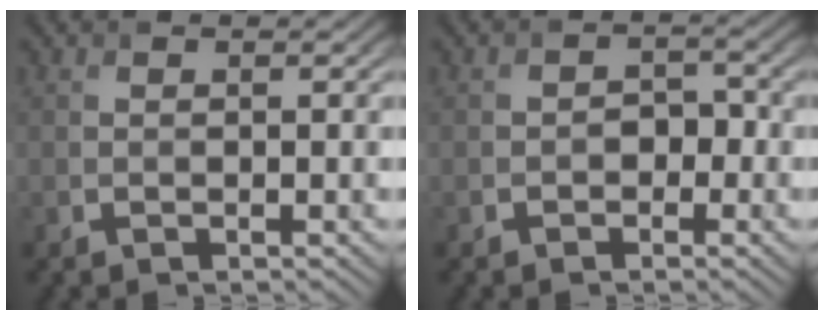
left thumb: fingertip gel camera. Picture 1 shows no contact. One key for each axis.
{"total": 1.9, "fx": -0.8, "fy": 1.4, "fz": 1.1, "tx": -0.018, "ty": 0.001, "tz": -0.016}